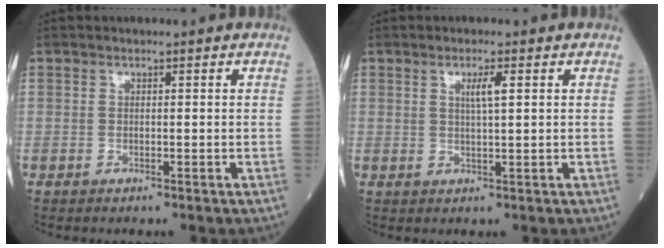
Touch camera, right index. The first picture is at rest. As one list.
[{"total": 2.5, "force": [1.2, 0.0, 2.2], "torque": [-0.039, -0.001, 0.022]}]